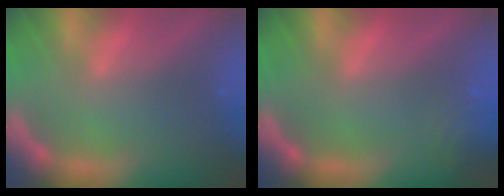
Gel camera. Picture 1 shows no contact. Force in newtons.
{"total": 3.0}